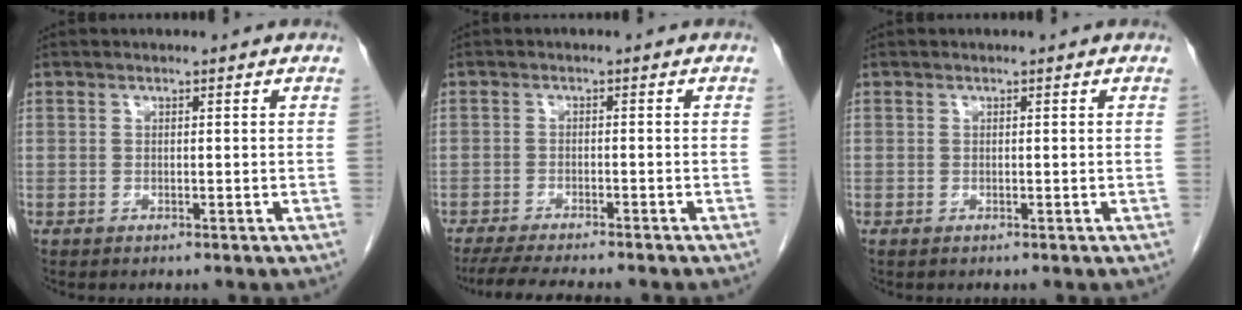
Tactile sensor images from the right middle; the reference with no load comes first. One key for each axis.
{"total": 9.6, "fx": -8.3, "fy": 0.7, "fz": 4.8, "tx": -0.066, "ty": -0.016, "tz": -0.125}
{"total": 0.0}